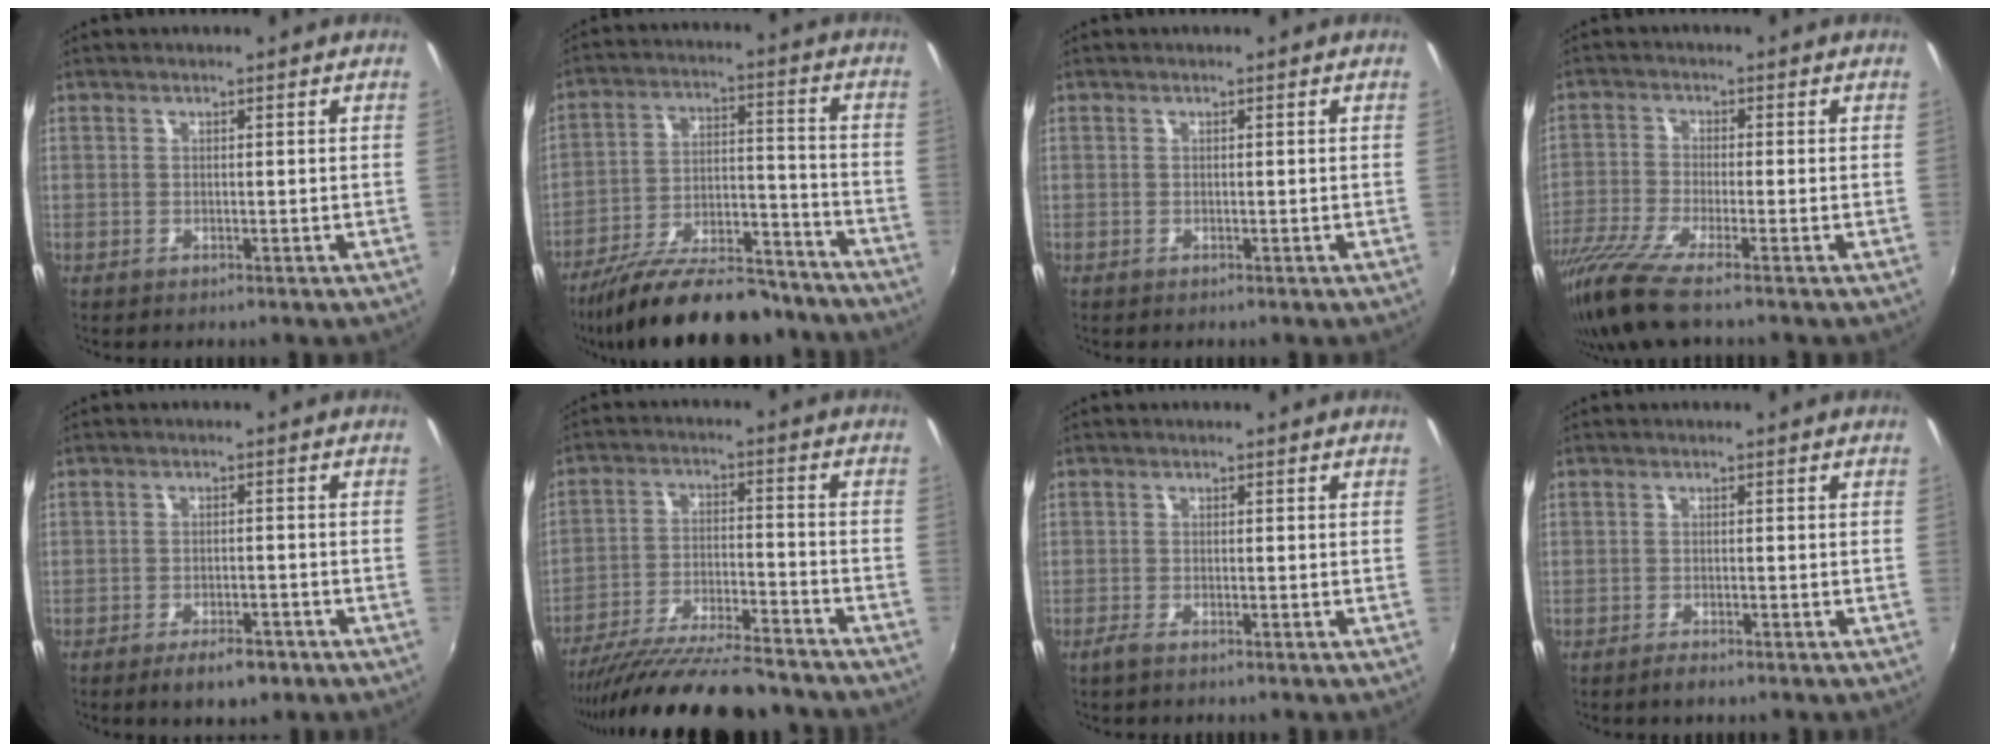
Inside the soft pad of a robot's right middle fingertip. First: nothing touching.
{"total": 23.1, "force": [-18.9, 7.1, 11.2], "torque": [-0.200, -0.008, -0.275]}
{"total": 0.0}
{"total": 9.9, "force": [-7.8, 0.1, 6.1], "torque": [-0.145, -0.039, -0.148]}
{"total": 5.9, "force": [-4.2, 2.3, 3.6], "torque": [-0.076, -0.008, -0.060]}
{"total": 20.6, "force": [-17.9, 3.2, 9.7], "torque": [-0.184, -0.045, -0.278]}
{"total": 1.6, "force": [-1.3, 0.3, 0.9], "torque": [-0.023, -0.005, -0.027]}
{"total": 1.6, "force": [-1.3, 0.5, 0.7], "torque": [-0.018, -0.005, -0.027]}